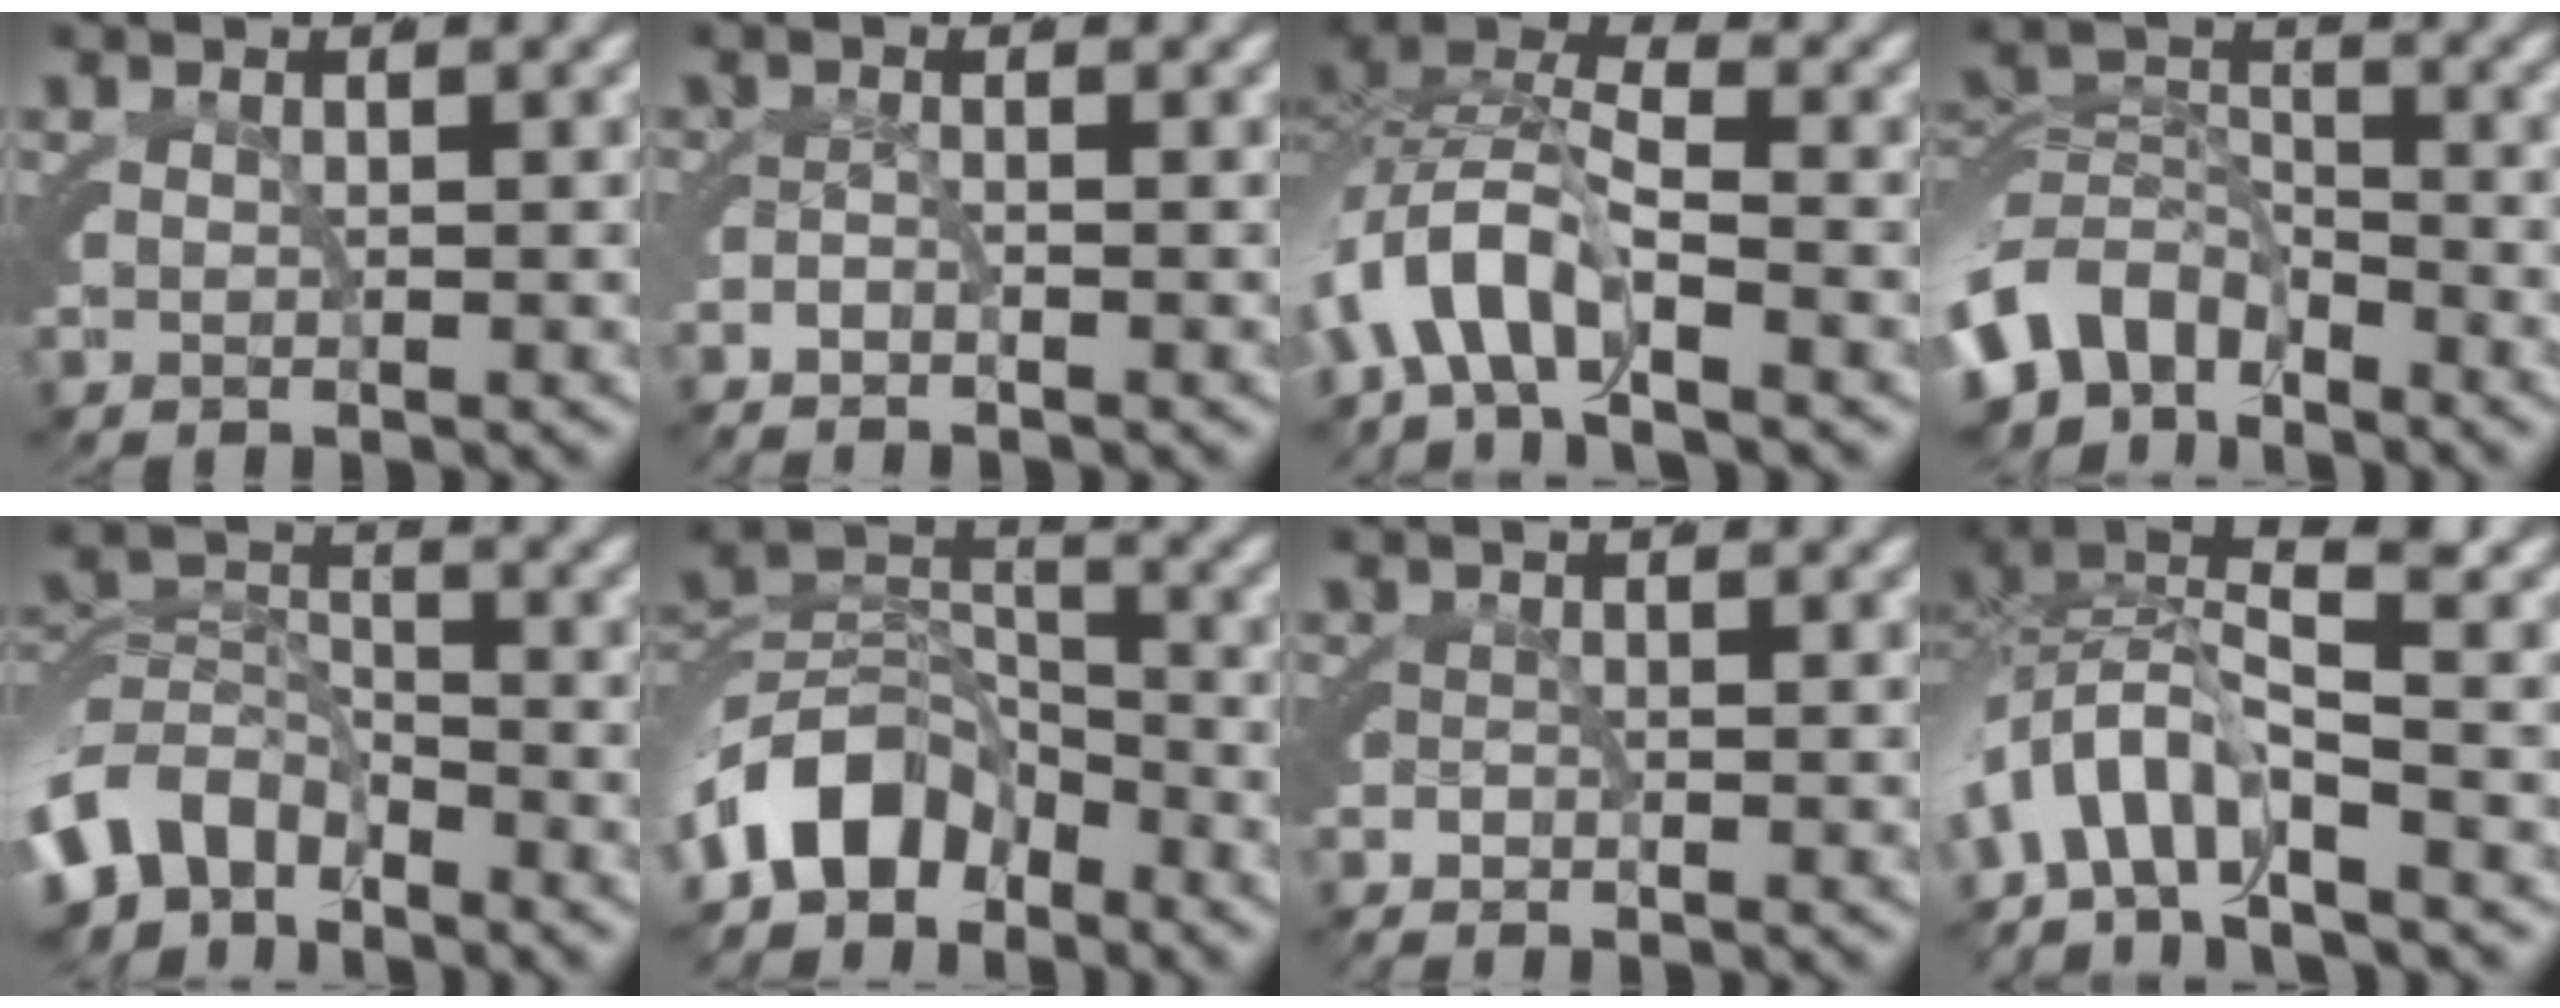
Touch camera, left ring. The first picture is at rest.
{"total": 1.2, "force": [-1.0, 0.5, 0.4], "torque": [-0.014, 0.002, -0.022]}
{"total": 6.7, "force": [-1.3, 4.6, 4.7], "torque": [-0.118, -0.016, -0.027]}
{"total": 8.7, "force": [-4.3, 6.1, 4.4], "torque": [-0.078, -0.039, -0.064]}
{"total": 7.7, "force": [-4.0, 5.4, 3.8], "torque": [-0.070, -0.036, -0.059]}
{"total": 6.1, "force": [-3.5, 3.9, 3.3], "torque": [-0.044, -0.004, -0.064]}
{"total": 1.0, "force": [-0.9, 0.4, 0.2], "torque": [-0.003, 0.005, -0.023]}
{"total": 7.2, "force": [-2.2, 4.5, 5.2], "torque": [-0.138, -0.023, -0.028]}